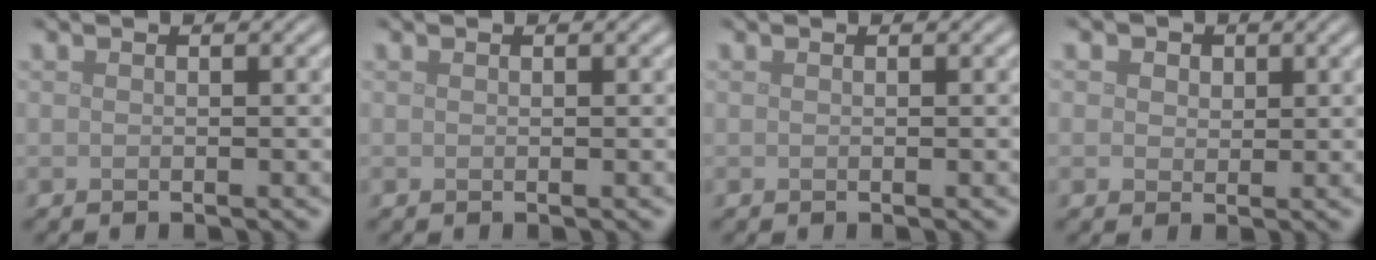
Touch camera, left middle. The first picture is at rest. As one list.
[{"total": 0.0}, {"total": 0.0}, {"total": 2.9, "force": [1.5, 2.1, 1.4], "torque": [-0.026, 0.008, 0.010]}]